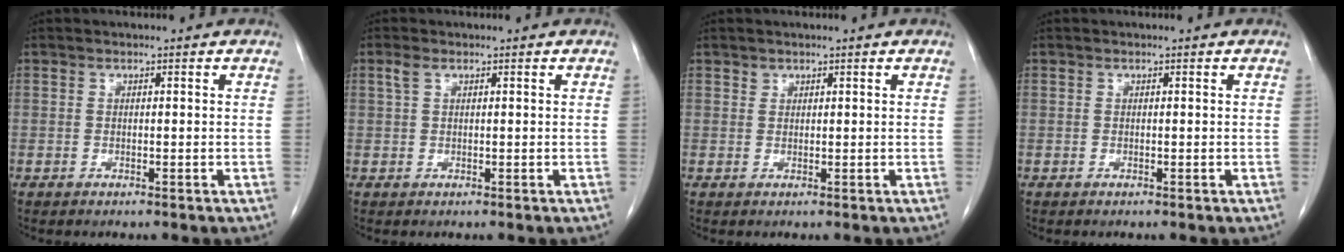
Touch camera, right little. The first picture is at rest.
{"total": 1.3, "force": [0.7, 0.6, 1.0], "torque": [-0.028, 0.013, 0.016]}
{"total": 0.6, "force": [0.5, 0.3, 0.0], "torque": [0.004, -0.004, 0.006]}
{"total": 0.0}